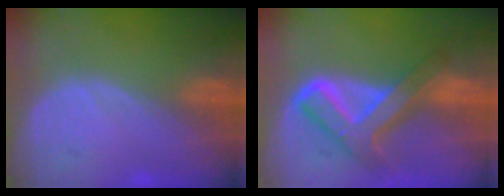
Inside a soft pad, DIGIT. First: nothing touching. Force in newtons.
{"total": 8.4, "press": 8.4, "slide": 0.6}